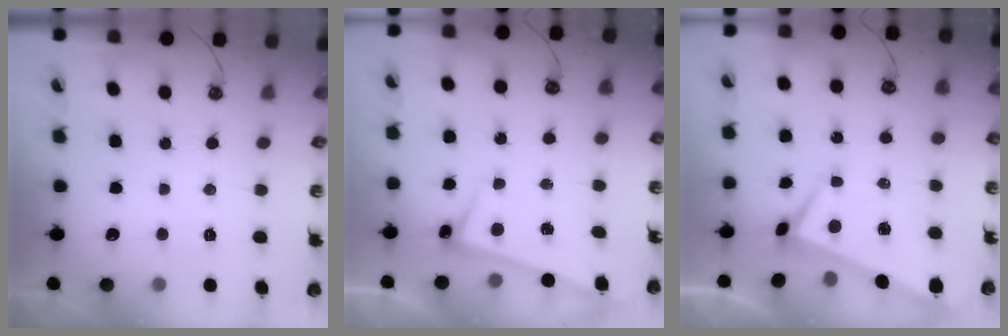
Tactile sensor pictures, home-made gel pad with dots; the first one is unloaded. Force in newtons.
{"total": 2.8, "press": 2.7, "slide": 0.5}
{"total": 2.2, "press": 2.1, "slide": 0.6}